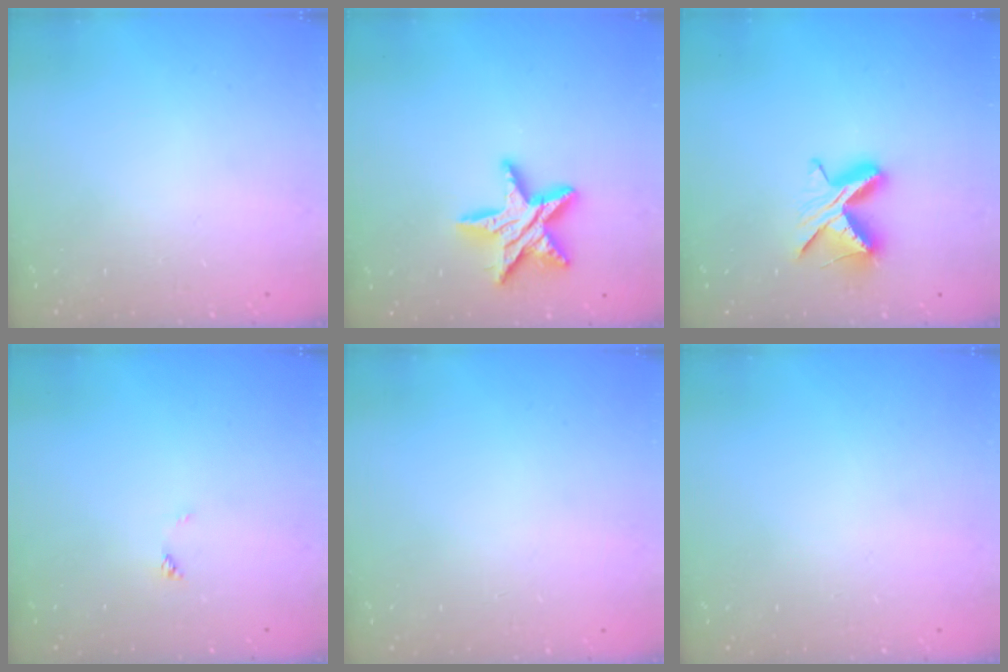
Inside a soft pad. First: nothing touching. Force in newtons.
{"total": 14.6, "press": 14.6, "slide": 1.1}
{"total": 9.4, "press": 9.4, "slide": 0.9}
{"total": 0.0}
{"total": 0.0}
{"total": 0.0}